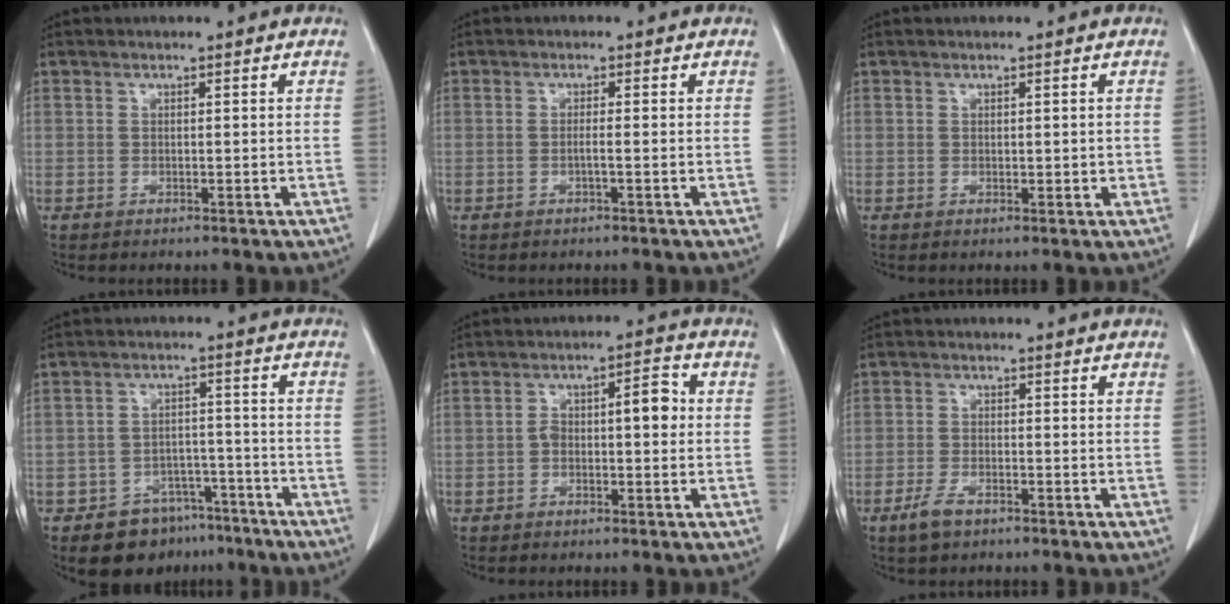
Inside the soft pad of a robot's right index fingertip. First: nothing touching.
{"total": 1.0, "force": [-0.3, -0.1, 0.9], "torque": [-0.016, 0.001, -0.006]}
{"total": 1.3, "force": [0.1, 0.7, 1.0], "torque": [-0.014, -0.002, 0.005]}
{"total": 8.2, "force": [-5.8, 5.5, 1.5], "torque": [-0.006, 0.028, -0.081]}
{"total": 5.6, "force": [0.0, 2.2, 5.2], "torque": [-0.083, 0.031, -0.001]}
{"total": 3.4, "force": [-2.3, 1.3, 2.1], "torque": [-0.049, -0.002, -0.041]}